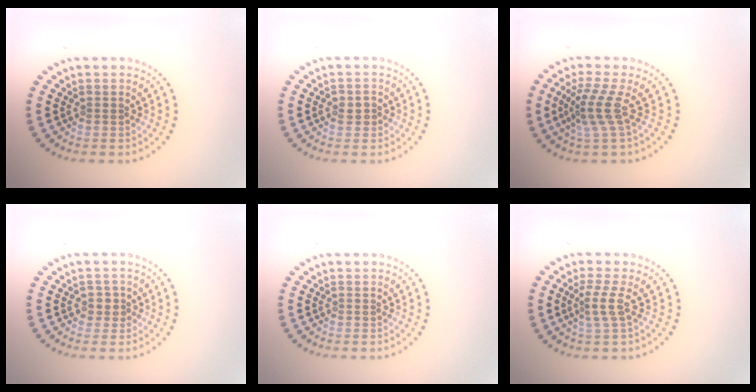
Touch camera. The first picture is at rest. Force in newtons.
{"total": 1.4, "press": 1.3, "slide": 0.2}
{"total": 3.1, "press": 2.2, "slide": 2.1}
{"total": 1.3, "press": 1.1, "slide": 0.6}
{"total": 0.0}
{"total": 2.2, "press": 1.5, "slide": 1.5}